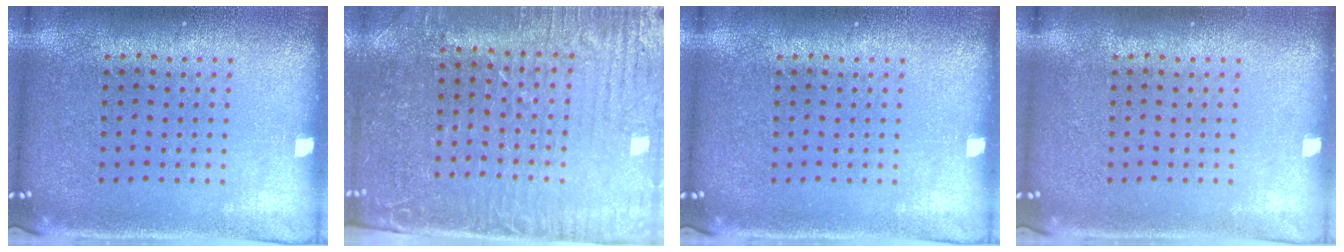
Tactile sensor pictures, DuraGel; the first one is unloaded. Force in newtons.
{"total": 3.8, "press": 3.5, "slide": 1.6}
{"total": 0.0}
{"total": 0.0}